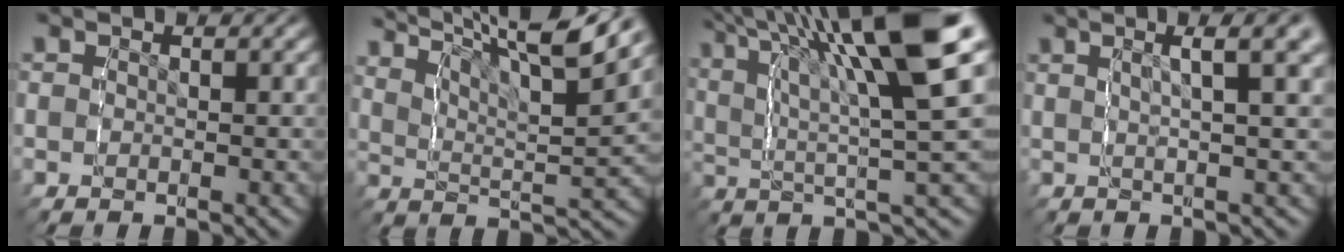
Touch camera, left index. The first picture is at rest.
{"total": 11.2, "force": [7.9, 3.0, 7.3], "torque": [-0.092, 0.030, 0.108]}
{"total": 10.2, "force": [4.2, 2.6, 8.9], "torque": [-0.133, 0.014, 0.063]}
{"total": 5.2, "force": [2.7, 0.6, 4.5], "torque": [-0.051, 0.025, 0.035]}